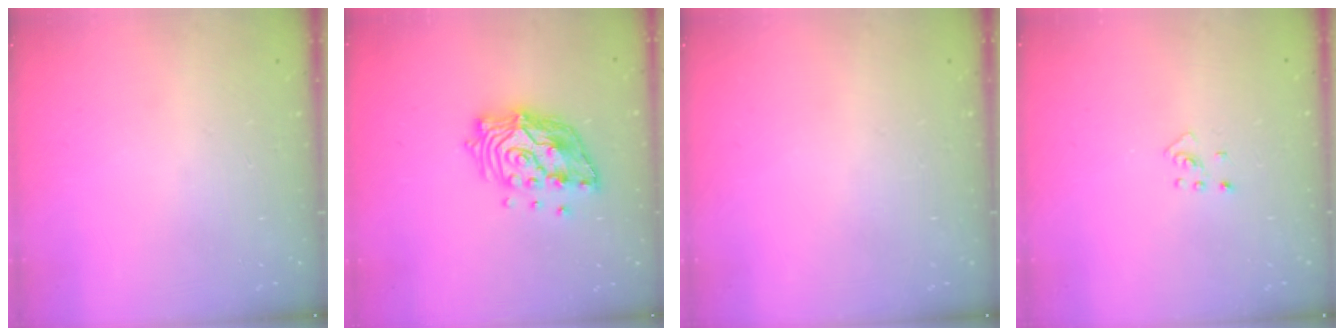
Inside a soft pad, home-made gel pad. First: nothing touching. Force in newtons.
{"total": 14.3, "press": 14.1, "slide": 2.0}
{"total": 0.0}
{"total": 2.7, "press": 2.7, "slide": 0.5}